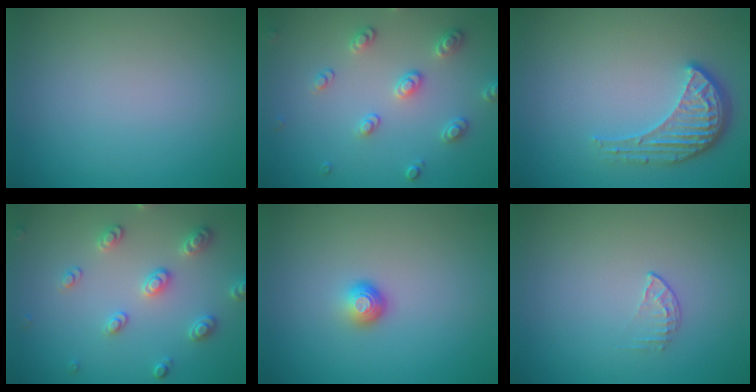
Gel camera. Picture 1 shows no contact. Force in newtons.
{"total": 2.6, "press": 2.6, "slide": 0.2}
{"total": 3.9, "press": 3.2, "slide": 2.3}
{"total": 3.0, "press": 2.9, "slide": 0.6}
{"total": 1.4, "press": 1.0, "slide": 1.0}
{"total": 0.8, "press": 0.6, "slide": 0.6}